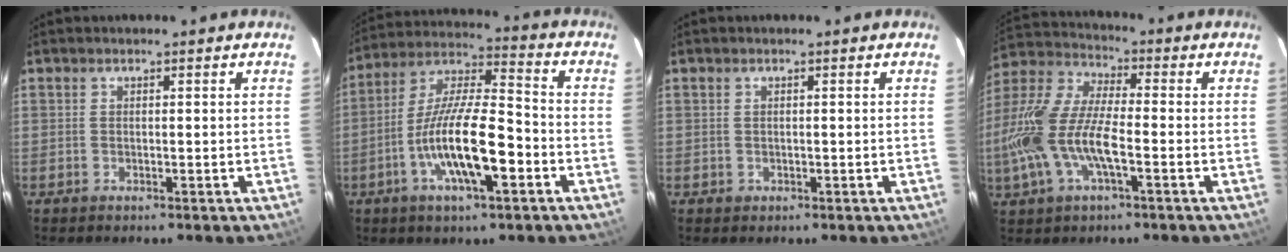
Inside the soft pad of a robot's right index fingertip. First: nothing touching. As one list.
[{"total": 16.0, "force": [-5.6, 4.0, 14.4], "torque": [-0.278, -0.005, -0.106]}, {"total": 0.7, "force": [-0.1, 0.6, 0.1], "torque": [0.003, 0.001, 0.000]}, {"total": 18.1, "force": [-4.3, 7.2, 16.0], "torque": [-0.339, -0.007, -0.089]}]